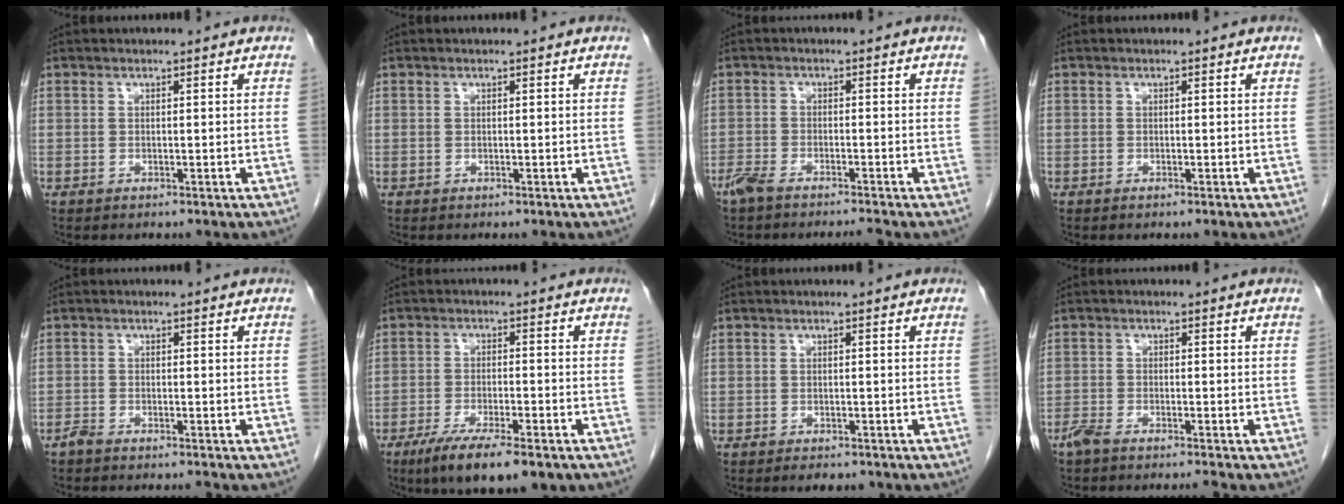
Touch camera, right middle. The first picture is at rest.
{"total": 0.0}
{"total": 4.0, "force": [-3.6, 0.2, 1.9], "torque": [-0.037, -0.007, -0.067]}
{"total": 0.0}
{"total": 1.8, "force": [-1.7, 0.1, 0.6], "torque": [-0.011, -0.003, -0.033]}
{"total": 11.3, "force": [-7.6, 2.5, 8.0], "torque": [-0.125, -0.020, -0.116]}
{"total": 2.1, "force": [-1.6, 1.0, 1.0], "torque": [-0.014, -0.001, -0.016]}
{"total": 3.2, "force": [-2.8, 0.0, 1.5], "torque": [-0.027, -0.006, -0.055]}